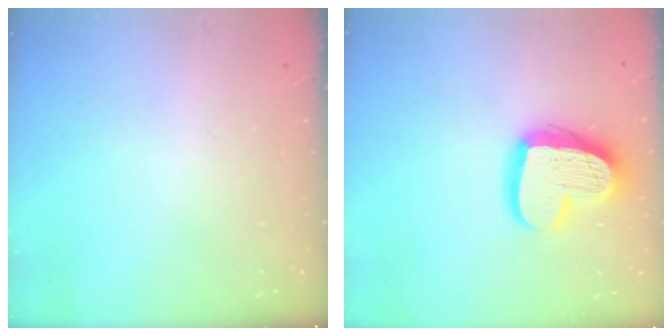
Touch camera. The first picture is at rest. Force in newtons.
{"total": 17.8, "press": 17.7, "slide": 1.7}